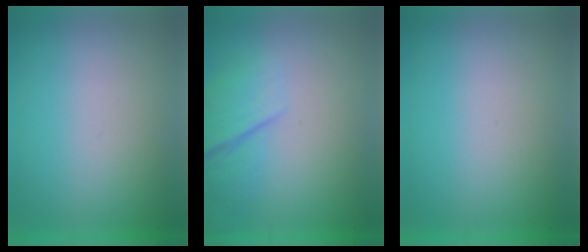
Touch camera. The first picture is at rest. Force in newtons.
{"total": 2.5}
{"total": 0.0}